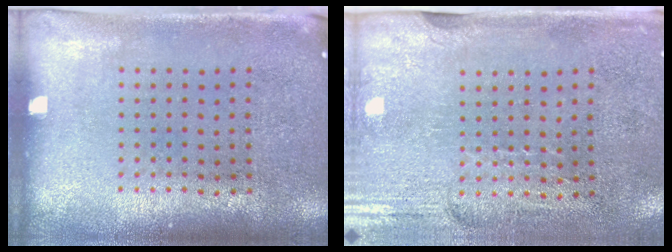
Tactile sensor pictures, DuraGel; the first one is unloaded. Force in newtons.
{"total": 2.9, "press": 2.5, "slide": 1.5}